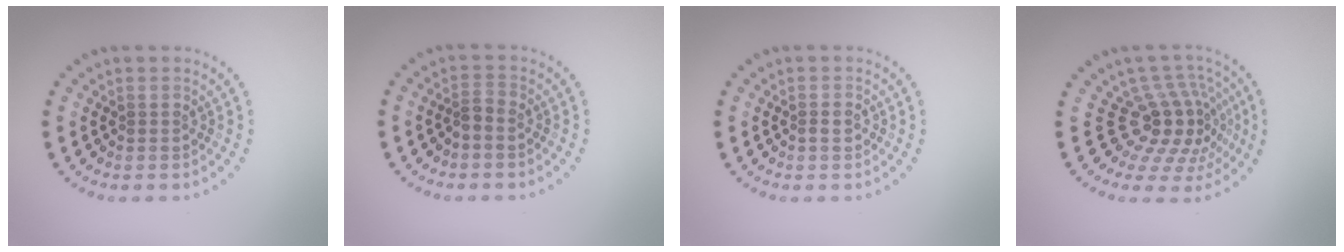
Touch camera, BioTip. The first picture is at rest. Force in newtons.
{"total": 1.2, "press": 0.9, "slide": 0.8}
{"total": 0.5, "press": 0.5, "slide": 0.2}
{"total": 5.1, "press": 3.6, "slide": 3.6}